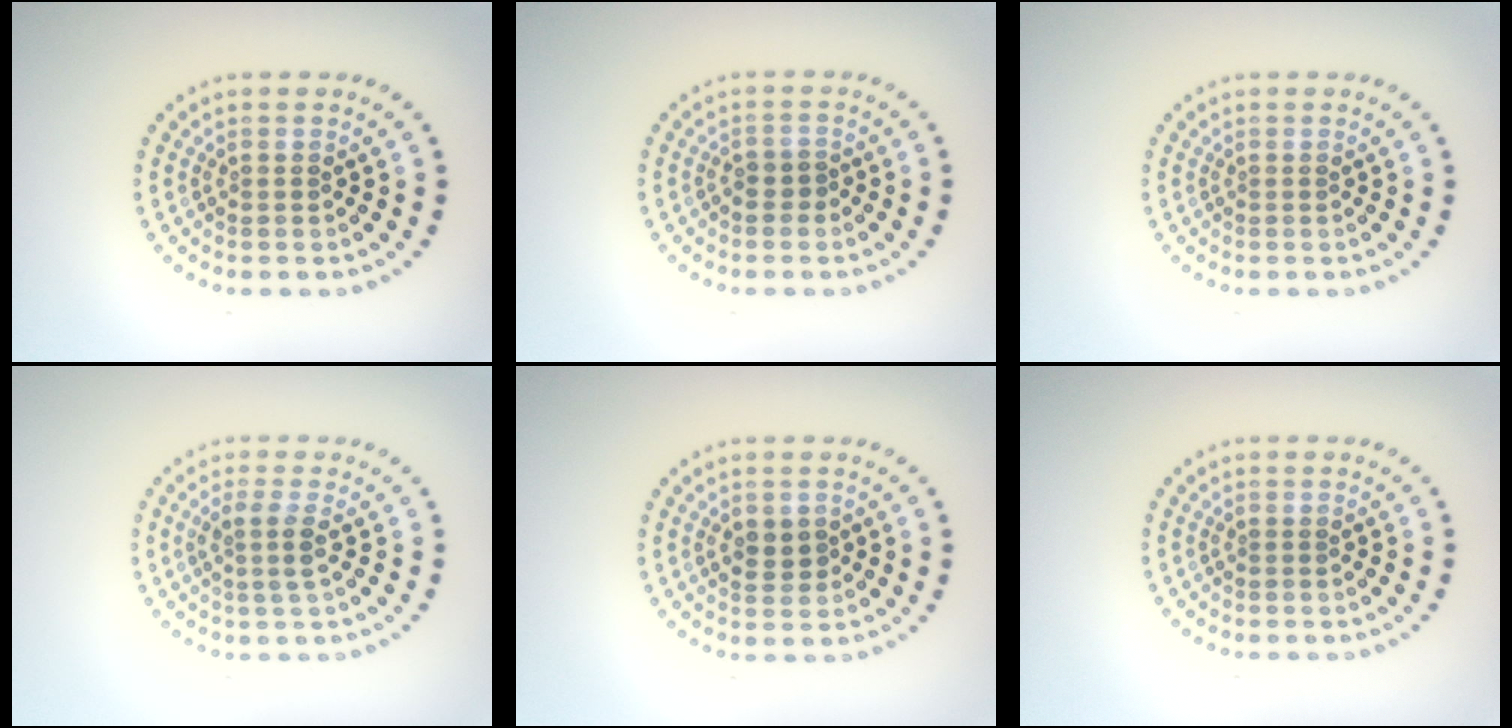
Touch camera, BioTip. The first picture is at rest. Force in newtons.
{"total": 1.1, "press": 0.9, "slide": 0.7}
{"total": 0.0}
{"total": 1.9, "press": 1.6, "slide": 1.1}
{"total": 2.0, "press": 2.0, "slide": 0.2}
{"total": 0.0}